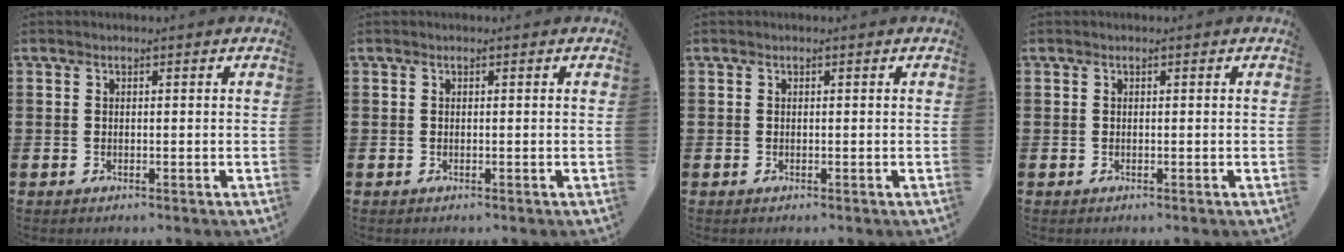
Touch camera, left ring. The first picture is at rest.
{"total": 0.0}
{"total": 0.0}
{"total": 0.0}